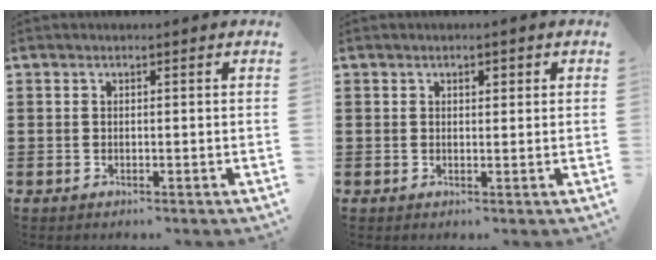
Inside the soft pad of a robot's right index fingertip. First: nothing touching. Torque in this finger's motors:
{"motor_torque": [0.08, -0.08, 0.01, 0.00]}